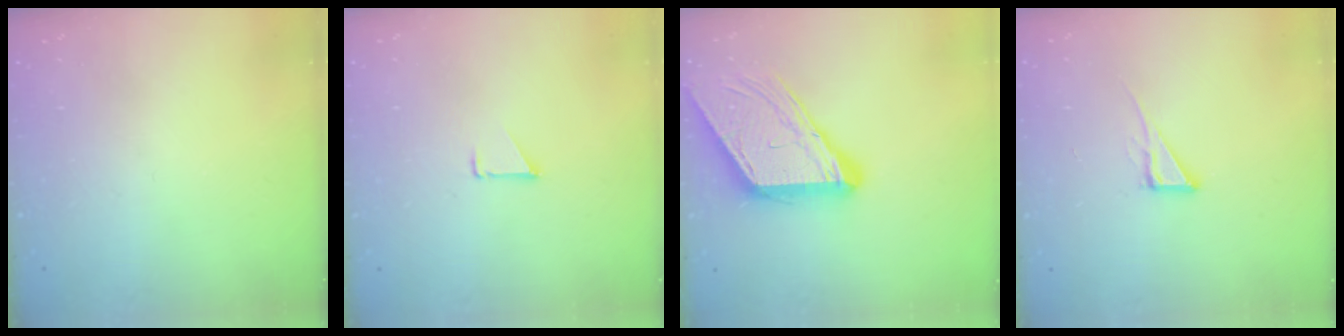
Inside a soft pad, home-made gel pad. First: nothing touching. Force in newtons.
{"total": 0.7, "press": 0.7, "slide": 0.1}
{"total": 14.0, "press": 13.9, "slide": 1.9}
{"total": 6.0, "press": 6.0, "slide": 0.4}